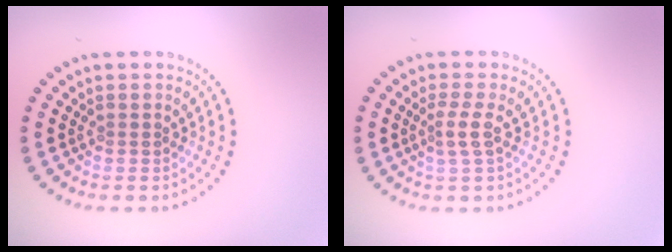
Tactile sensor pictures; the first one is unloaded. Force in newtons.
{"total": 1.7, "press": 1.2, "slide": 1.1}